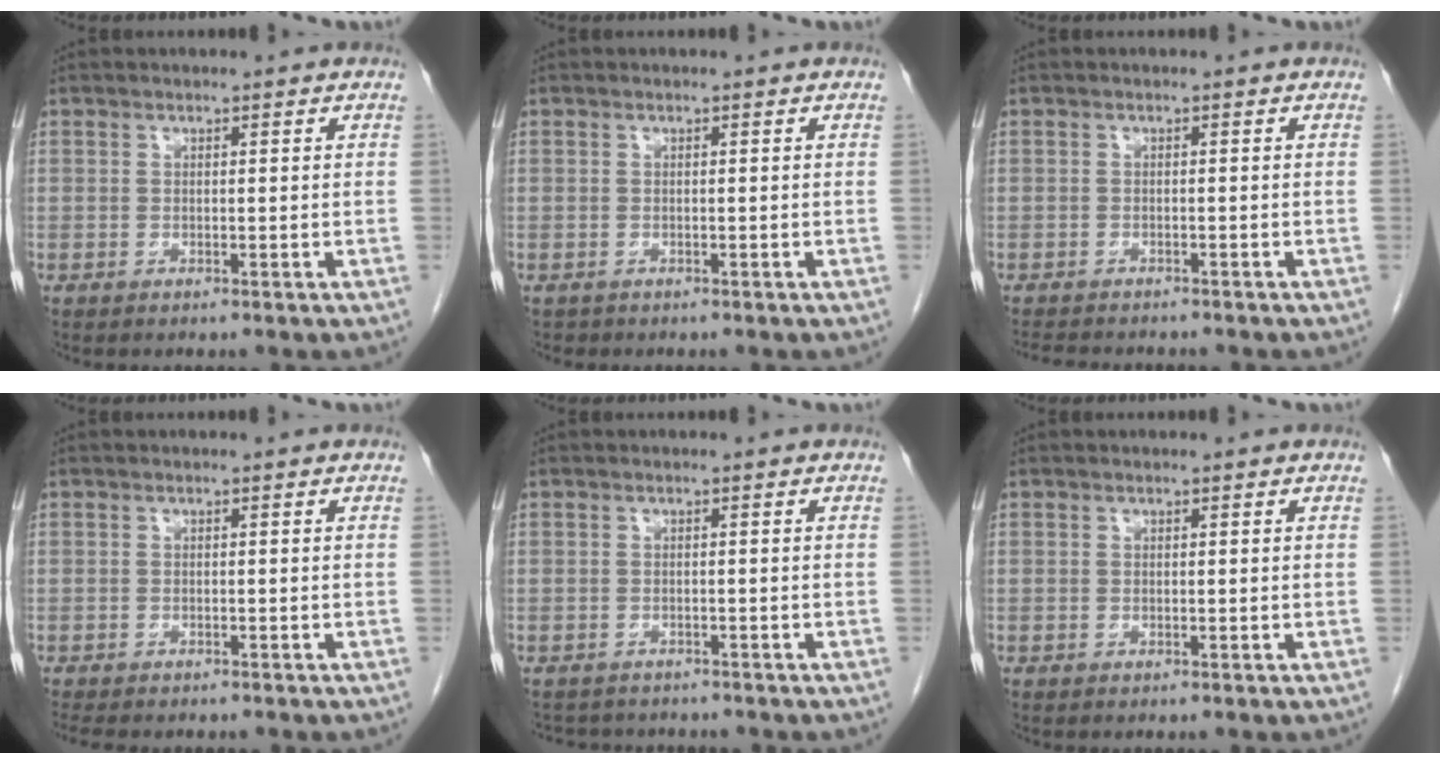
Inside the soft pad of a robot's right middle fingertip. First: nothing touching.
{"total": 0.5, "force": [-0.4, 0.3, 0.0], "torque": [-0.012, 0.001, -0.008]}
{"total": 6.7, "force": [-6.1, 1.4, 2.3], "torque": [-0.033, -0.005, -0.088]}
{"total": 5.4, "force": [-4.6, 1.4, 2.5], "torque": [-0.035, -0.009, -0.064]}
{"total": 5.3, "force": [-5.0, 1.7, 0.9], "torque": [-0.009, 0.001, -0.066]}
{"total": 0.0}